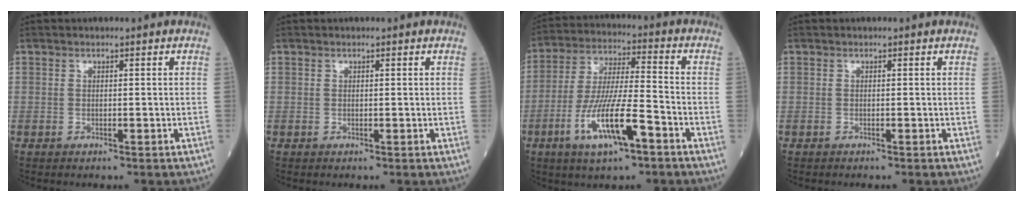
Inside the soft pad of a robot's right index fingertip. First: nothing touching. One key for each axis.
{"total": 0.0}
{"total": 12.5, "fx": -5.8, "fy": 1.9, "fz": 11.0, "tx": -0.211, "ty": -0.011, "tz": -0.105}
{"total": 0.0}